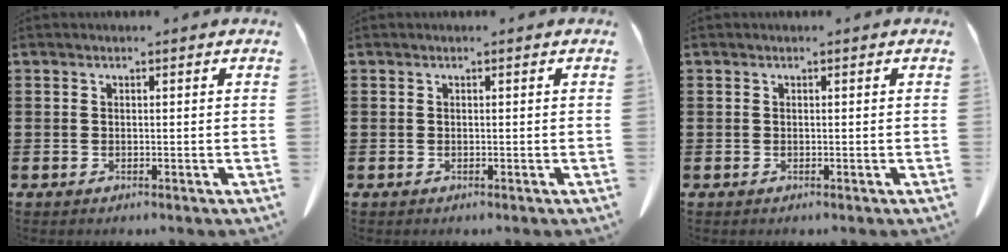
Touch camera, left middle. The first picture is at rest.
{"total": 0.0}
{"total": 0.0}